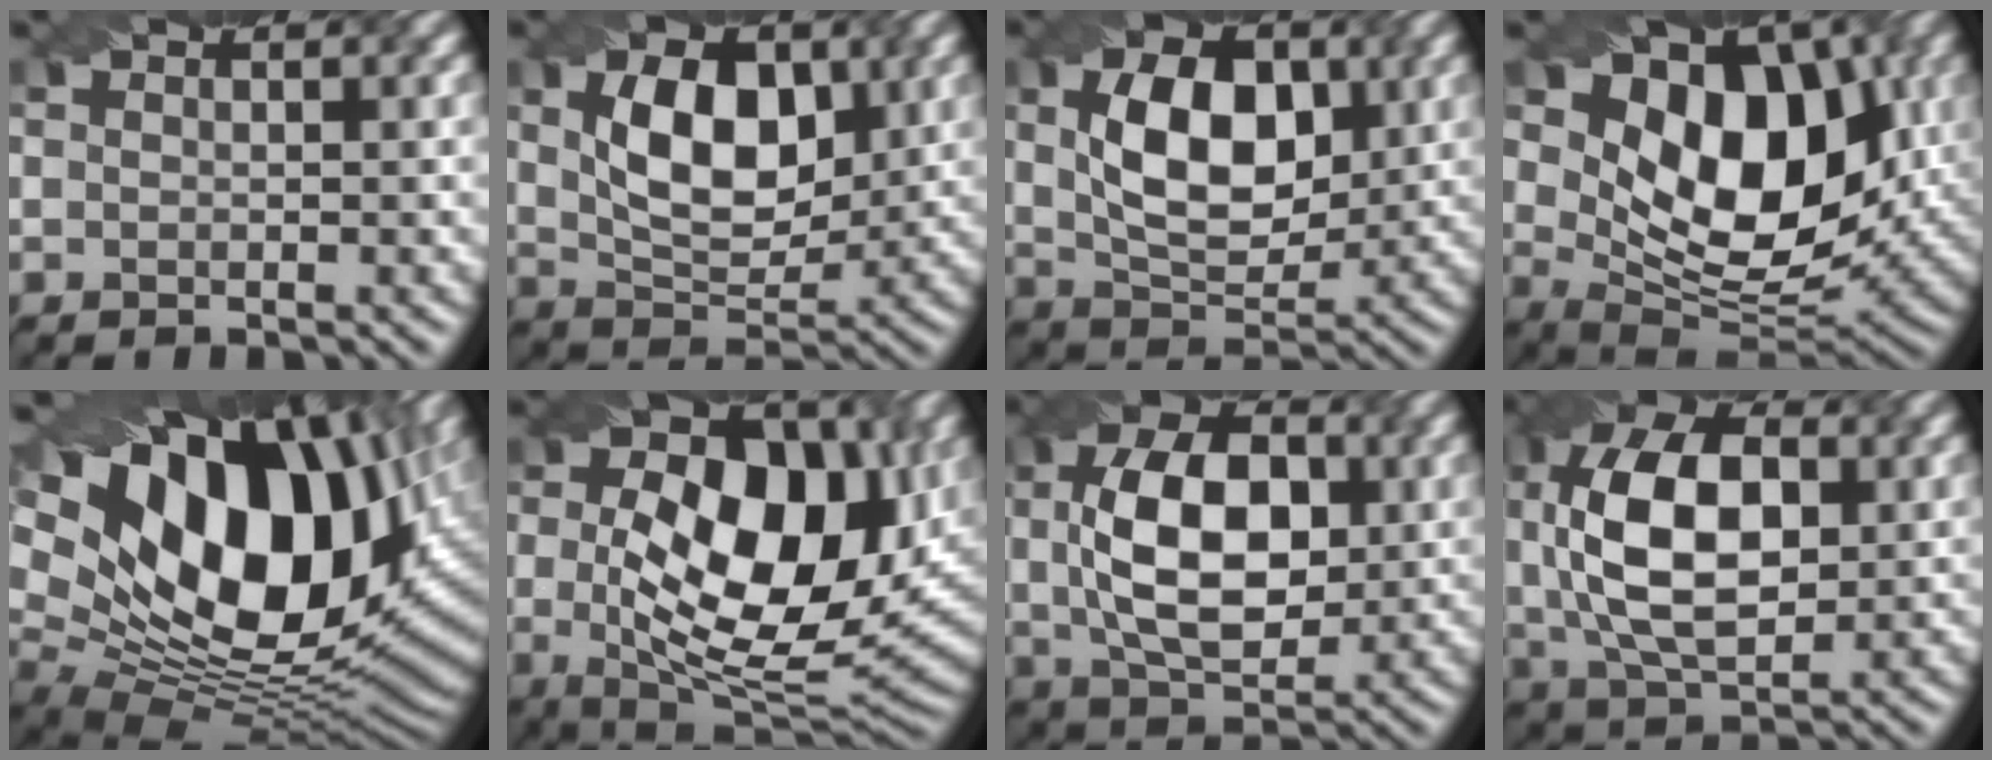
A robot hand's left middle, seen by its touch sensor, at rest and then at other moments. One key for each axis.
{"total": 5.8, "fx": 0.5, "fy": 3.4, "fz": 4.6, "tx": -0.090, "ty": 0.012, "tz": 0.023}
{"total": 6.5, "fx": 0.2, "fy": 3.9, "fz": 5.1, "tx": -0.100, "ty": 0.016, "tz": 0.019}
{"total": 10.3, "fx": 2.2, "fy": 6.4, "fz": 7.8, "tx": -0.123, "ty": 0.006, "tz": 0.044}
{"total": 19.0, "fx": 5.6, "fy": 12.0, "fz": 13.6, "tx": -0.255, "ty": 0.021, "tz": 0.126}
{"total": 13.2, "fx": 0.3, "fy": 7.1, "fz": 11.1, "tx": -0.171, "ty": 0.004, "tz": 0.014}
{"total": 8.3, "fx": -0.3, "fy": 4.8, "fz": 6.7, "tx": -0.133, "ty": 0.018, "tz": 0.006}
{"total": 9.8, "fx": 0.0, "fy": 5.6, "fz": 8.0, "tx": -0.183, "ty": 0.022, "tz": 0.014}